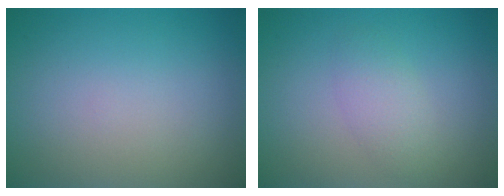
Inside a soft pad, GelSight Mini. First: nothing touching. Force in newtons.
{"total": 2.1, "press": 2.1, "slide": 0.1}